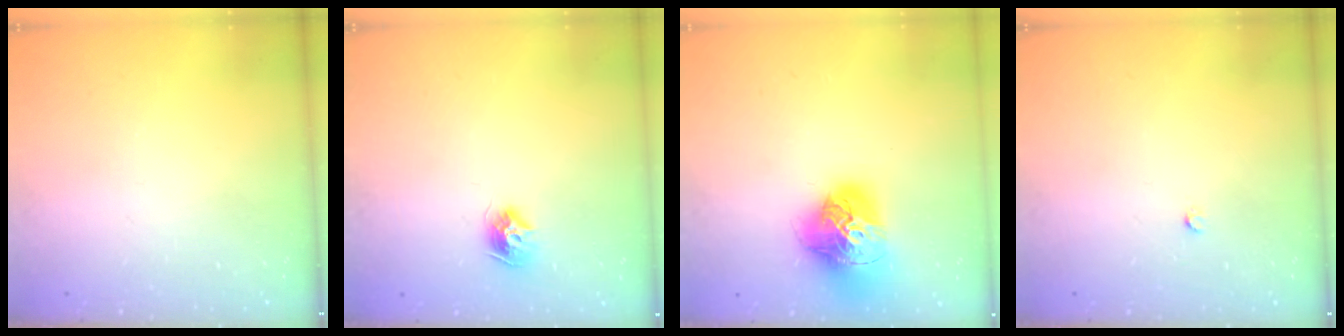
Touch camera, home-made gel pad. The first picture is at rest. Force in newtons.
{"total": 8.7, "press": 8.7, "slide": 0.4}
{"total": 17.5, "press": 17.4, "slide": 2.0}
{"total": 2.2, "press": 2.2, "slide": 0.3}